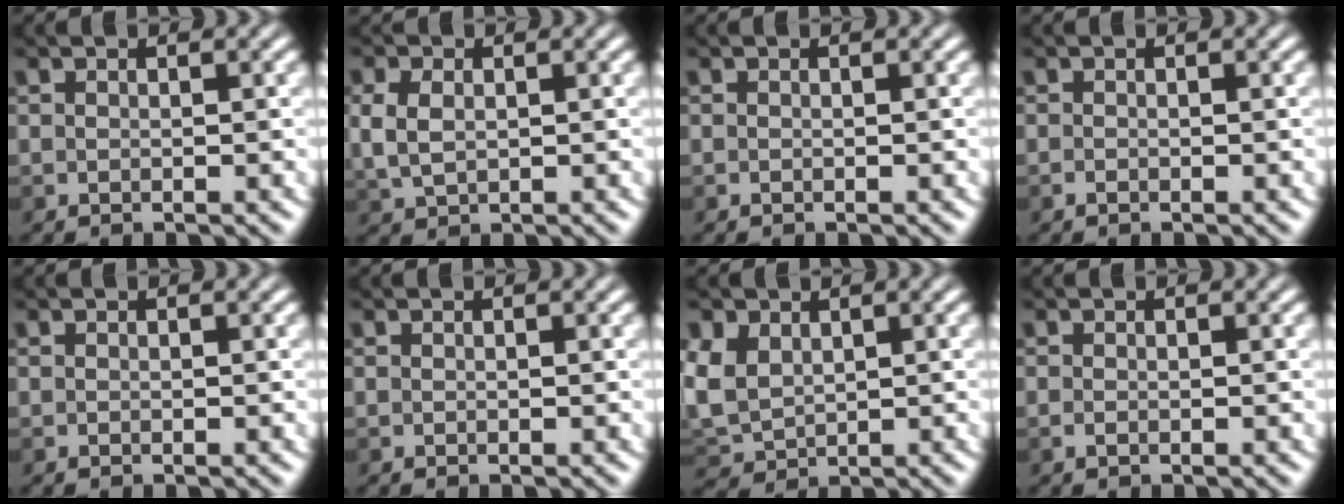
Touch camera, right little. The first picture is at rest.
{"total": 3.9, "force": [-0.4, 2.8, 2.7], "torque": [-0.072, -0.004, -0.002]}
{"total": 0.0}
{"total": 0.5, "force": [-0.5, 0.0, 0.1], "torque": [-0.001, -0.002, -0.010]}
{"total": 0.0}
{"total": 0.0}
{"total": 4.9, "force": [0.9, 3.7, 3.1], "torque": [-0.099, -0.005, 0.021]}
{"total": 0.5, "force": [-0.4, 0.1, 0.3], "torque": [-0.005, -0.002, -0.008]}